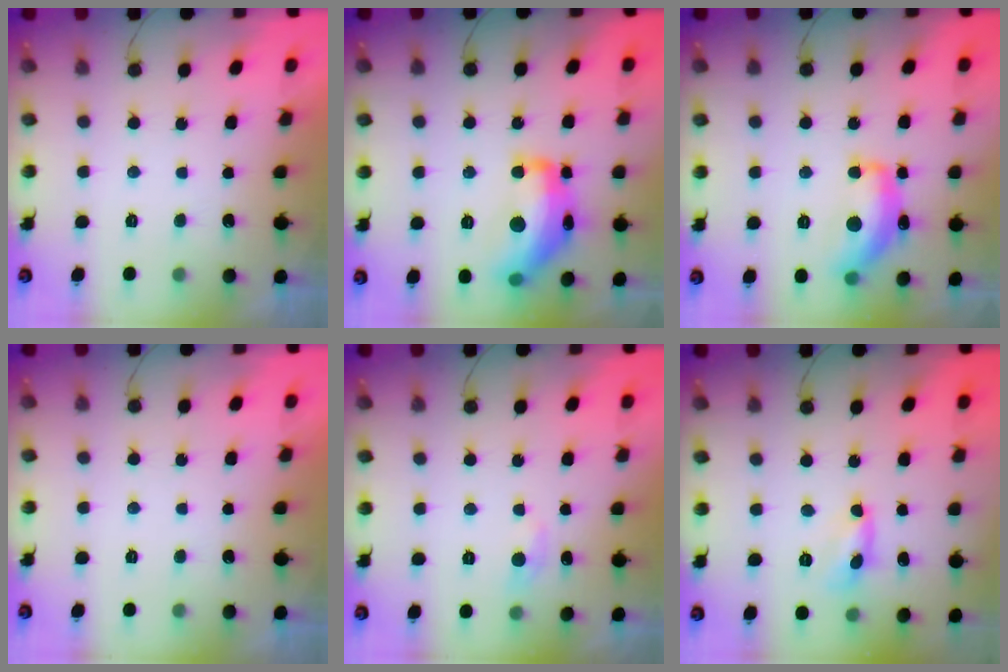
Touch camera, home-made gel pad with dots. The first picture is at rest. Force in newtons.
{"total": 19.5, "press": 19.5, "slide": 1.0}
{"total": 13.9, "press": 13.8, "slide": 0.7}
{"total": 0.0}
{"total": 6.2, "press": 6.2, "slide": 0.8}
{"total": 1.8, "press": 1.8, "slide": 0.2}